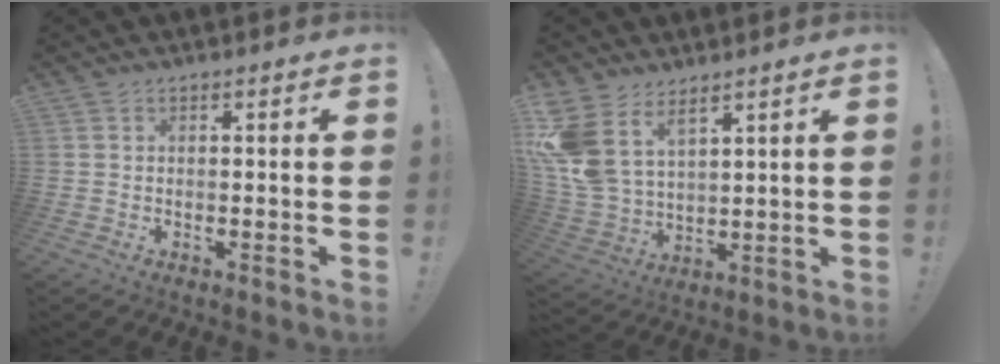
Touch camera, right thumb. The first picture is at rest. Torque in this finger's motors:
{"motor_torque": [0.31, 0.42, 1.07, 0.85, 0.16]}